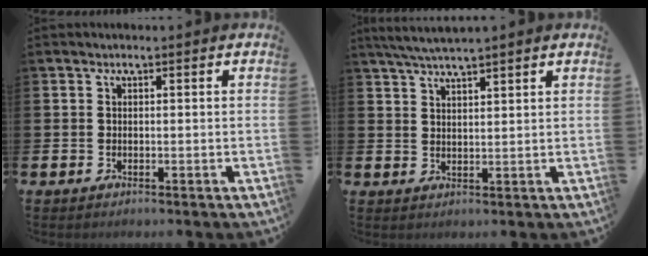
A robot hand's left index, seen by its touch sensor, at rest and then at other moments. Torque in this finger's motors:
{"motor_torque": [0.96, -1.12, 1.05, 0.21]}